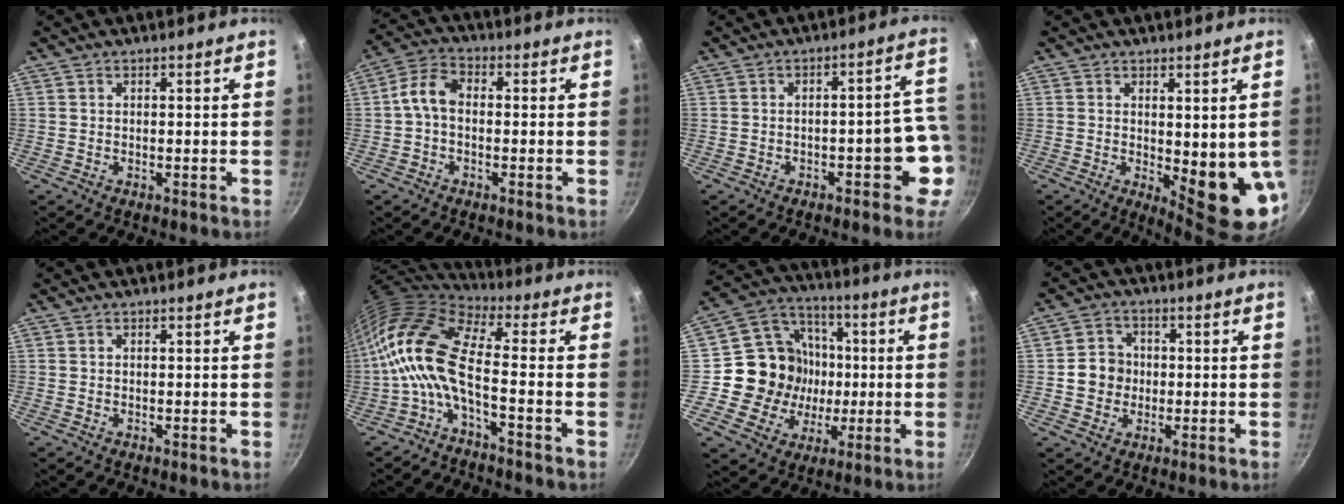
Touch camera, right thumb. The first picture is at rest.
{"total": 5.9, "force": [-0.5, 3.7, 4.6], "torque": [-0.093, 0.028, -0.024]}
{"total": 7.0, "force": [-2.3, 3.2, 5.8], "torque": [-0.023, 0.046, -0.025]}
{"total": 10.8, "force": [-0.5, 3.4, 10.2], "torque": [-0.113, -0.020, 0.007]}
{"total": 0.0}
{"total": 13.3, "force": [-2.8, 4.8, 12.1], "torque": [-0.251, 0.033, -0.069]}
{"total": 17.1, "force": [-0.9, 16.0, 6.1], "torque": [-0.069, 0.028, -0.018]}
{"total": 6.2, "force": [-0.3, 5.8, 2.3], "torque": [-0.006, 0.013, -0.013]}